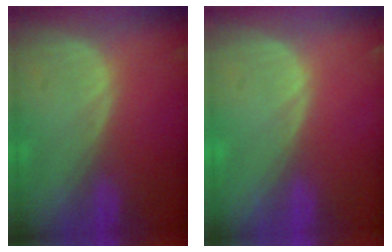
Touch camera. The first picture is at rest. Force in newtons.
{"total": 0.0}